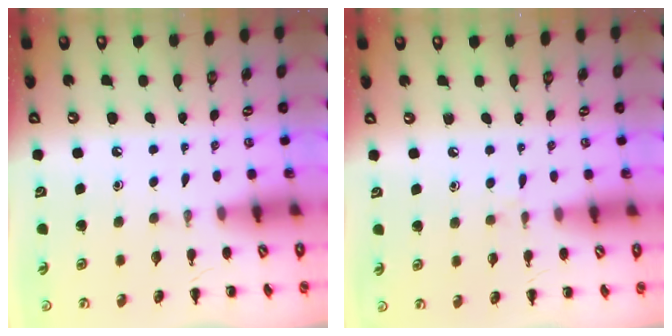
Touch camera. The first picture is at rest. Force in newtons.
{"total": 3.8, "press": 3.5, "slide": 1.4}